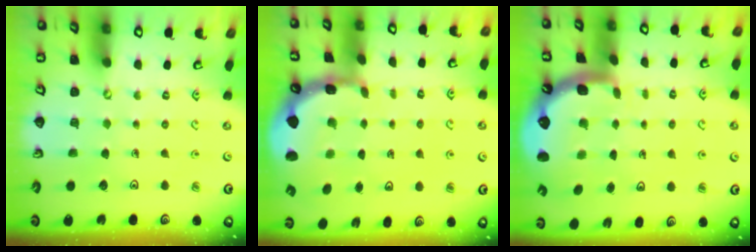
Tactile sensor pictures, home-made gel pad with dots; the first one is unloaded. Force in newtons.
{"total": 2.1, "press": 1.9, "slide": 1.0}
{"total": 3.4, "press": 2.6, "slide": 2.3}